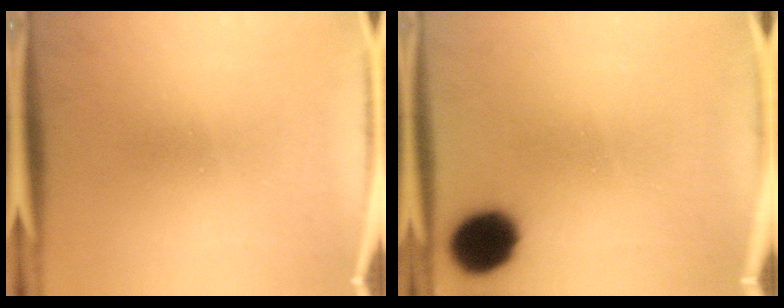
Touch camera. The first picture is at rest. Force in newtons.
{"total": 12.7}